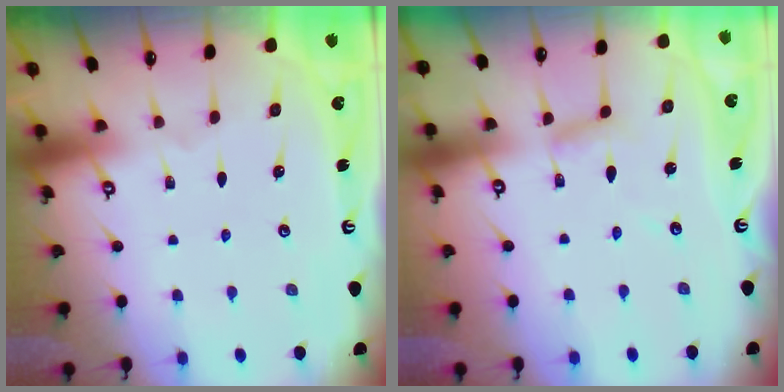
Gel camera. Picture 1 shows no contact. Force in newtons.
{"total": 5.2, "press": 5.2, "slide": 0.3}